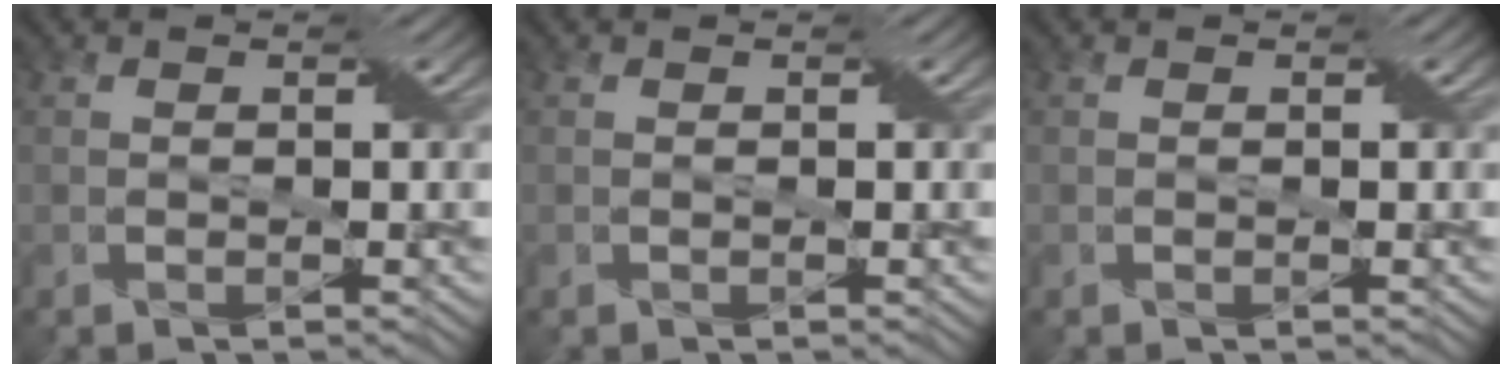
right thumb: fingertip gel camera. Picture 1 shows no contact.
{"total": 0.0}
{"total": 0.0}